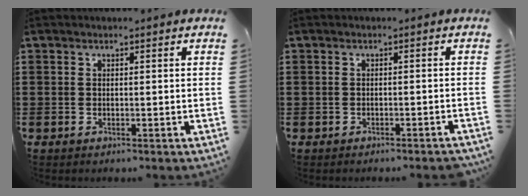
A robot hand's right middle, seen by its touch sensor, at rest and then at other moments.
{"total": 0.8, "force": [-0.8, 0.0, 0.1], "torque": [-0.003, 0.000, -0.017]}